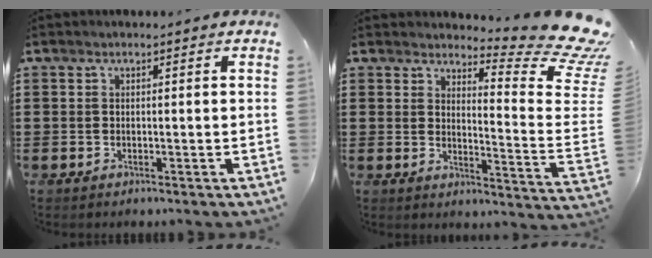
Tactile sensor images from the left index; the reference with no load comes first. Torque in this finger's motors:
{"motor_torque": [0.35, -1.48, -0.46, -0.08]}